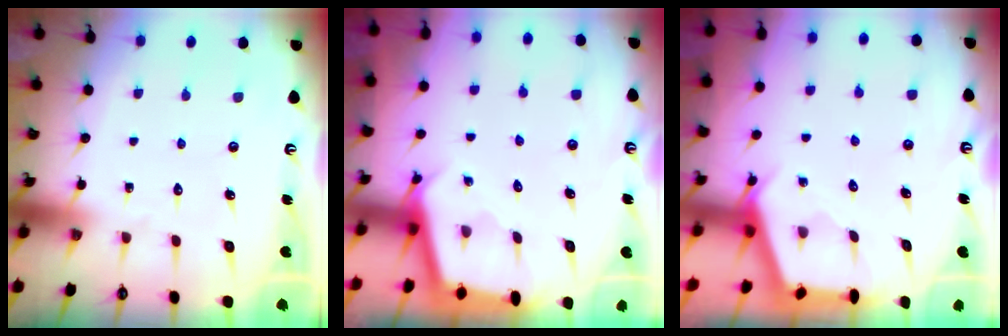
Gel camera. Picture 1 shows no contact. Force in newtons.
{"total": 2.3, "press": 2.3, "slide": 0.2}
{"total": 2.7, "press": 2.7, "slide": 0.3}